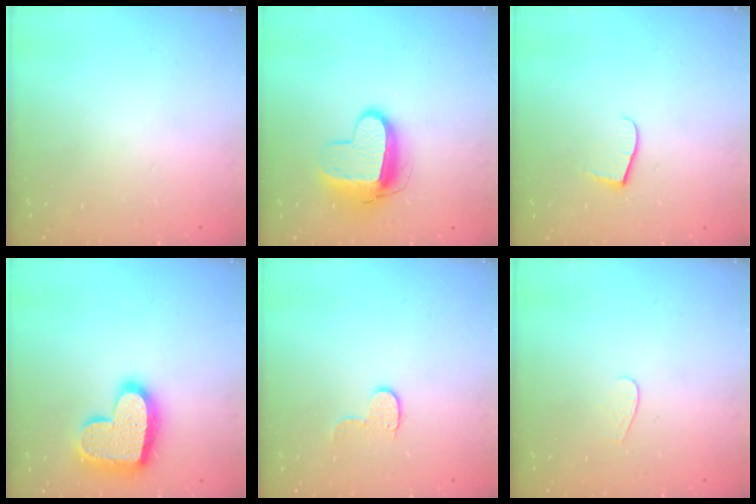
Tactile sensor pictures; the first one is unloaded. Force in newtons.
{"total": 11.1, "press": 11.0, "slide": 1.3}
{"total": 6.5, "press": 6.5, "slide": 0.7}
{"total": 17.7, "press": 17.7, "slide": 1.2}
{"total": 6.1, "press": 6.1, "slide": 0.4}
{"total": 3.5, "press": 3.5, "slide": 0.3}